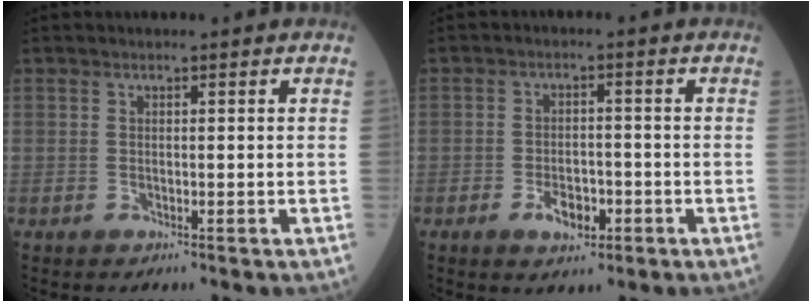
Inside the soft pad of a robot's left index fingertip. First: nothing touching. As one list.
[{"total": 4.5, "force": [-2.1, 2.4, 3.1], "torque": [-0.056, 0.002, -0.031]}]